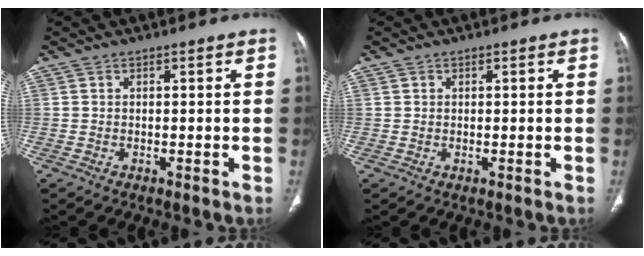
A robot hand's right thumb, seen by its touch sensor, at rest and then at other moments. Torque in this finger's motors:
{"motor_torque": [-0.28, -0.56, 0.44, 0.07, 0.05]}